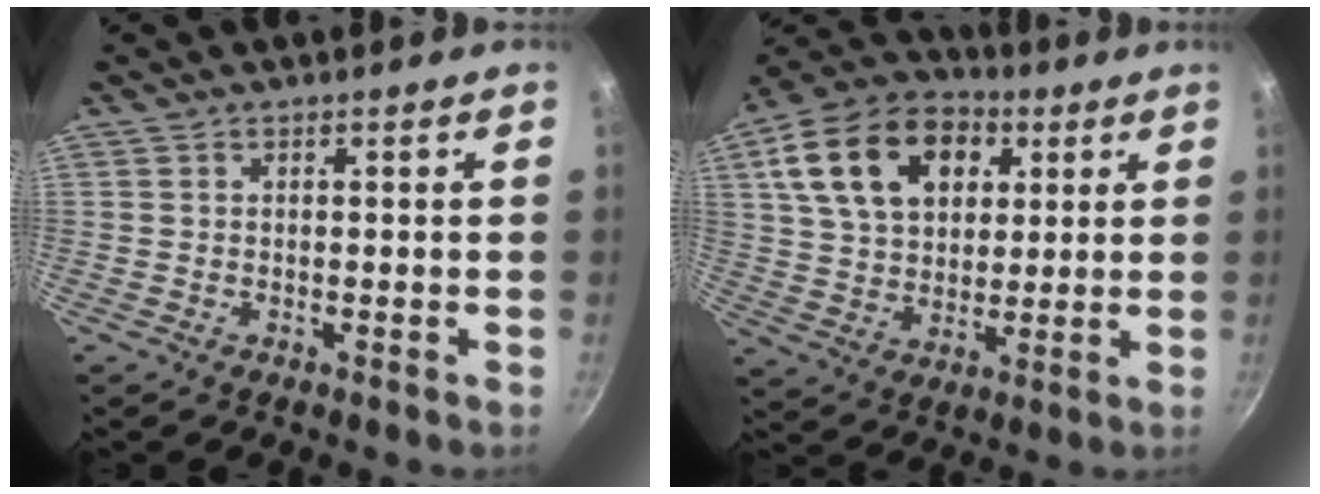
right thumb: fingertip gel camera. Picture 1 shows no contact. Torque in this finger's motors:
{"motor_torque": [-0.91, 2.03, 0.06, 0.51, 0.26]}